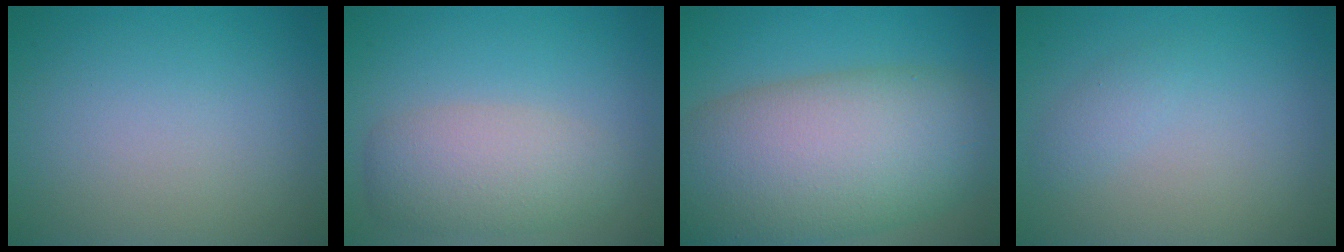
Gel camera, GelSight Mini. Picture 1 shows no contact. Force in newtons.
{"total": 4.6, "press": 4.6, "slide": 0.1}
{"total": 13.4, "press": 13.3, "slide": 0.8}
{"total": 0.9, "press": 0.9, "slide": 0.0}